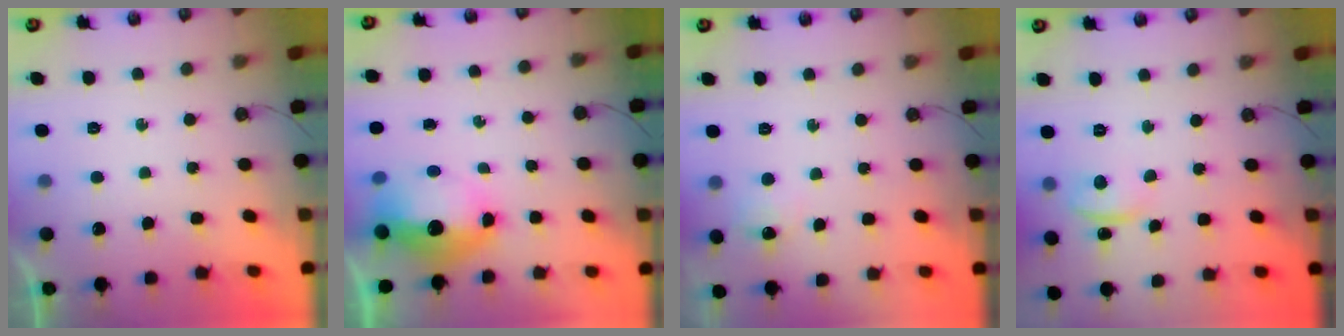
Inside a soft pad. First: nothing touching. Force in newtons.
{"total": 12.1, "press": 12.0, "slide": 1.6}
{"total": 6.3, "press": 6.2, "slide": 0.9}
{"total": 2.2, "press": 1.7, "slide": 1.5}